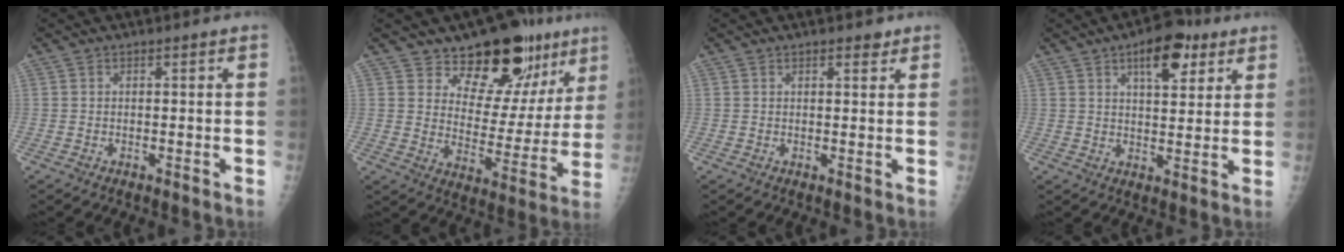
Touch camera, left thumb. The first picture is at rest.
{"total": 16.9, "force": [11.6, 9.0, 8.2], "torque": [-0.052, -0.078, 0.167]}
{"total": 1.8, "force": [1.3, 0.7, 1.0], "torque": [-0.003, -0.006, 0.015]}
{"total": 9.7, "force": [5.1, 4.4, 6.9], "torque": [-0.077, -0.018, 0.074]}